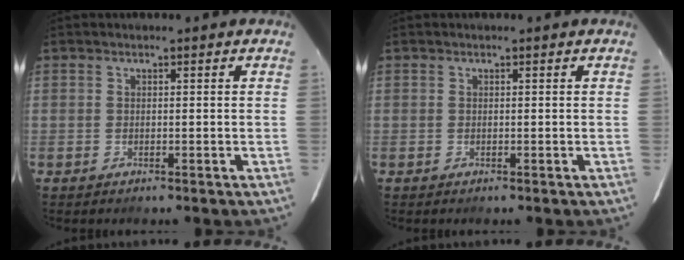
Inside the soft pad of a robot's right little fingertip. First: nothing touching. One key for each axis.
{"total": 0.0}